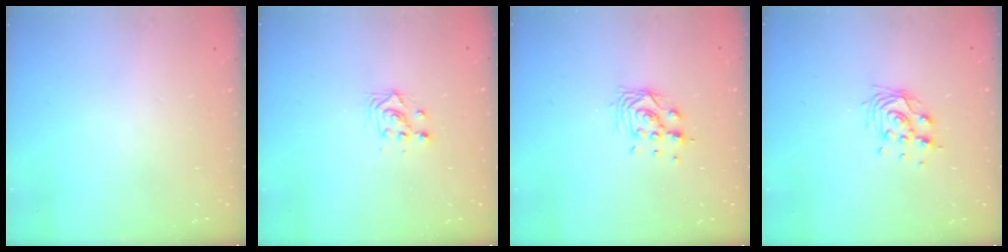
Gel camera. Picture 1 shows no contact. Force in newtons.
{"total": 2.8, "press": 2.8, "slide": 0.1}
{"total": 7.9, "press": 7.8, "slide": 0.6}
{"total": 11.0, "press": 10.6, "slide": 2.9}